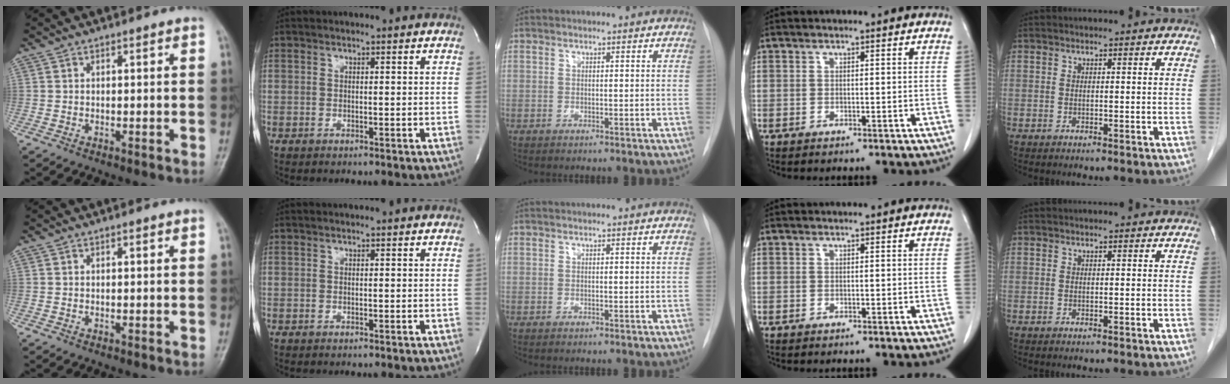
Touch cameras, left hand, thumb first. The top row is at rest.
{}